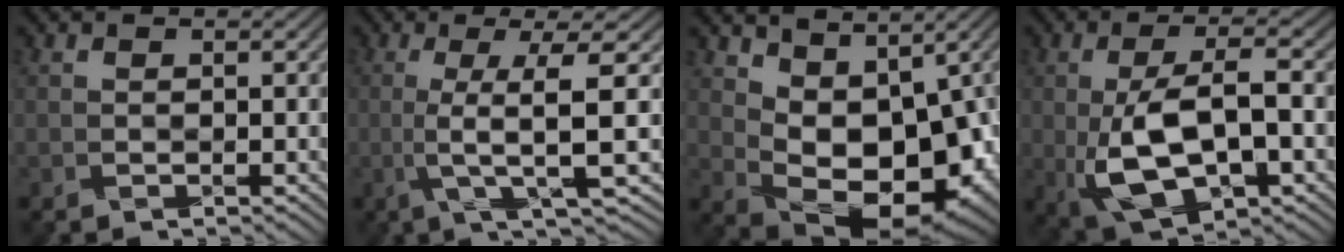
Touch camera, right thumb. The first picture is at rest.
{"total": 7.9, "force": [-0.9, 0.4, 7.8], "torque": [-0.132, 0.018, -0.016]}
{"total": 10.9, "force": [1.6, 6.7, 8.4], "torque": [-0.150, -0.019, 0.037]}
{"total": 11.0, "force": [-2.4, 4.6, 9.7], "torque": [-0.195, -0.004, -0.041]}